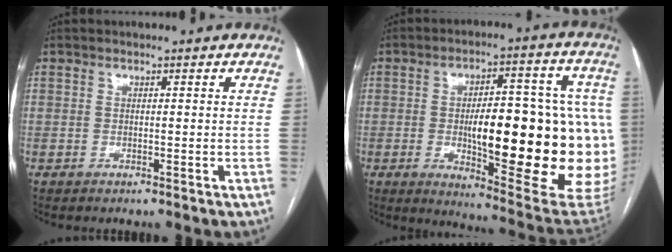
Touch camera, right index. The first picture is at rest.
{"total": 25.5, "force": [-2.4, 6.6, 24.5], "torque": [-0.262, 0.011, -0.014]}